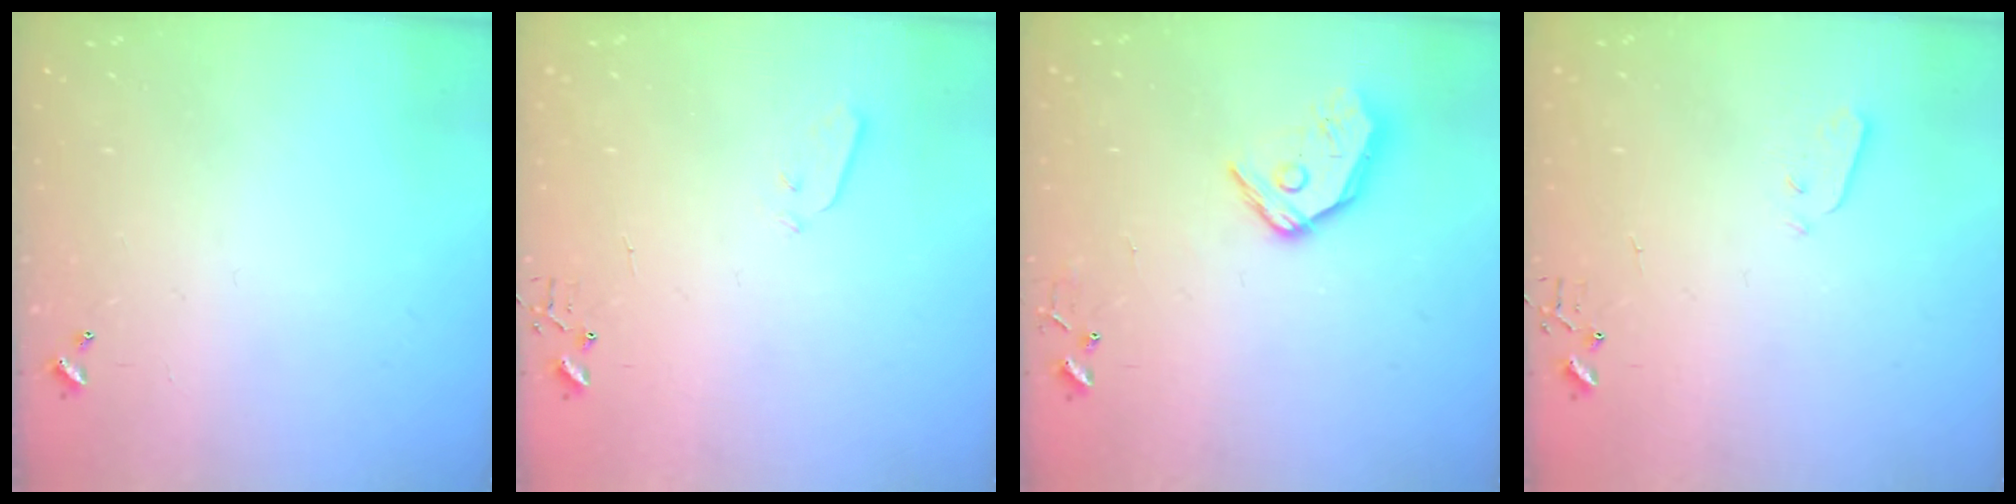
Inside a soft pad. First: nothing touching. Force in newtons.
{"total": 3.0, "press": 2.9, "slide": 0.7}
{"total": 12.4, "press": 12.2, "slide": 2.1}
{"total": 3.5, "press": 3.5, "slide": 0.2}